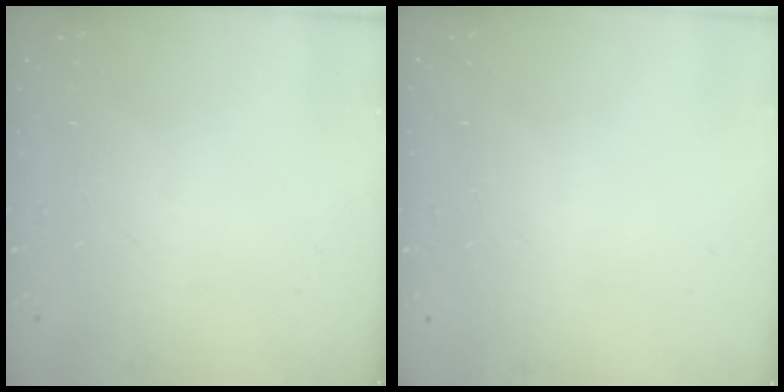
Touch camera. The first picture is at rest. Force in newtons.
{"total": 0.0}